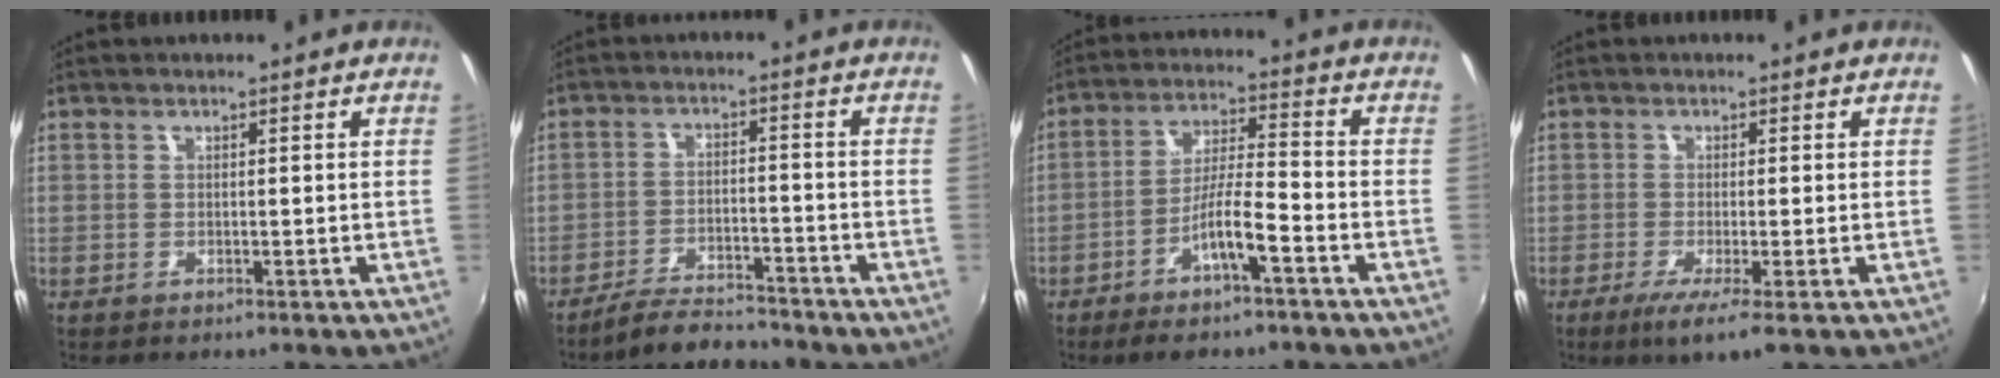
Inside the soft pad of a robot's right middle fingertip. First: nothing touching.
{"total": 7.8, "force": [-7.3, 1.2, 2.4], "torque": [-0.068, 0.000, -0.121]}
{"total": 8.0, "force": [-4.4, 0.5, 6.7], "torque": [-0.135, 0.001, -0.080]}
{"total": 4.3, "force": [-2.1, -0.2, 3.7], "torque": [-0.084, -0.017, -0.043]}